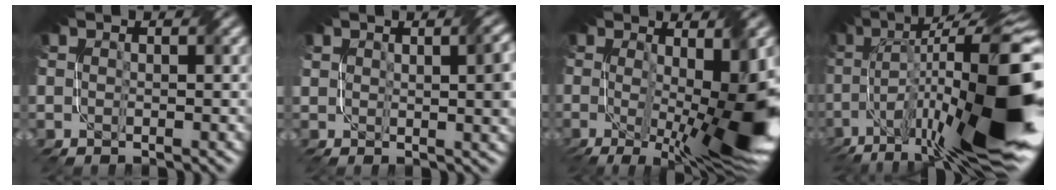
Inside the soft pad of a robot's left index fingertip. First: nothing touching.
{"total": 4.0, "force": [1.3, 1.4, 3.6], "torque": [-0.045, 0.001, 0.022]}
{"total": 12.1, "force": [-1.3, 3.1, 11.7], "torque": [-0.163, -0.015, -0.013]}
{"total": 18.6, "force": [-4.7, 5.2, 17.2], "torque": [-0.286, 0.025, -0.083]}